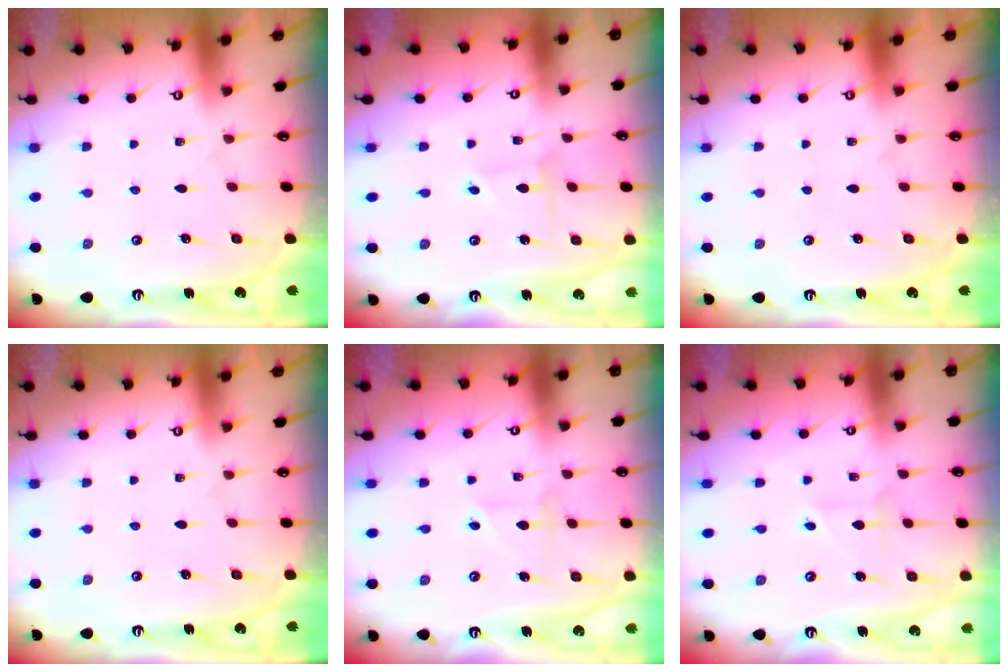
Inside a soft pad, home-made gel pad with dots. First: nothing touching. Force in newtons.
{"total": 2.9, "press": 2.9, "slide": 0.1}
{"total": 0.0}
{"total": 0.0}
{"total": 2.7, "press": 2.7, "slide": 0.3}
{"total": 3.0, "press": 3.0, "slide": 0.2}